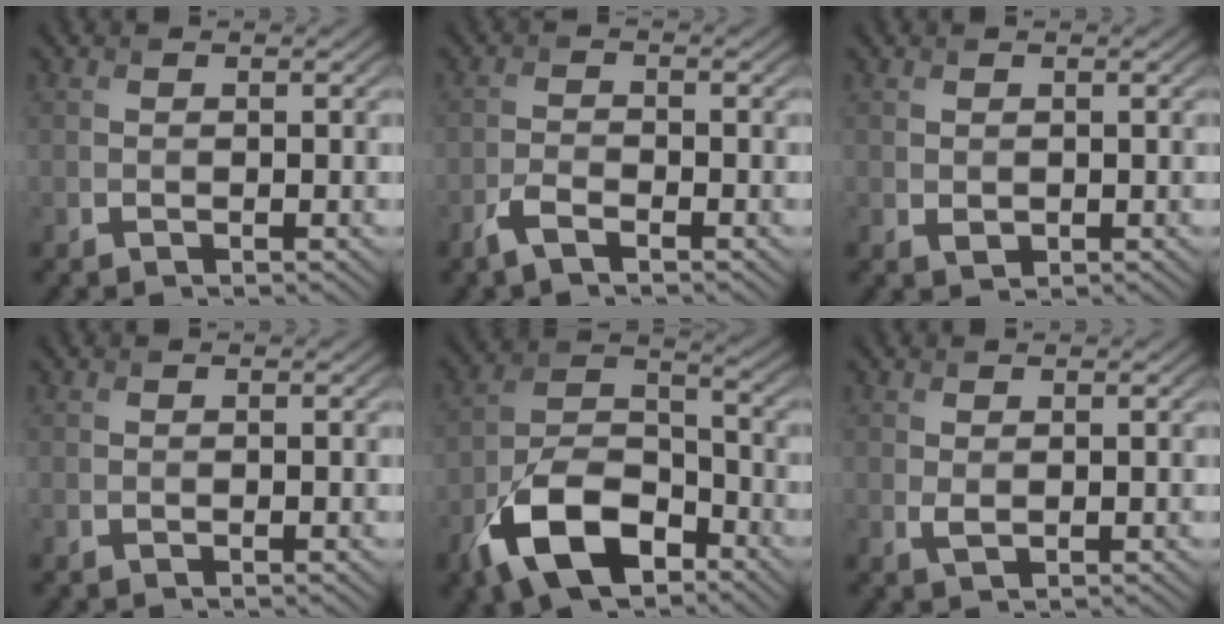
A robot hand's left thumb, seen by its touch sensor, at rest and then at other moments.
{"total": 2.6, "force": [-1.9, 0.8, 1.6], "torque": [-0.040, -0.001, -0.045]}
{"total": 0.8, "force": [0.2, 0.6, 0.4], "torque": [-0.010, -0.005, 0.009]}
{"total": 0.0}
{"total": 12.7, "force": [-7.3, 6.6, 8.0], "torque": [-0.167, -0.008, -0.148]}
{"total": 1.0, "force": [0.3, 0.5, 0.8], "torque": [-0.022, -0.002, 0.010]}